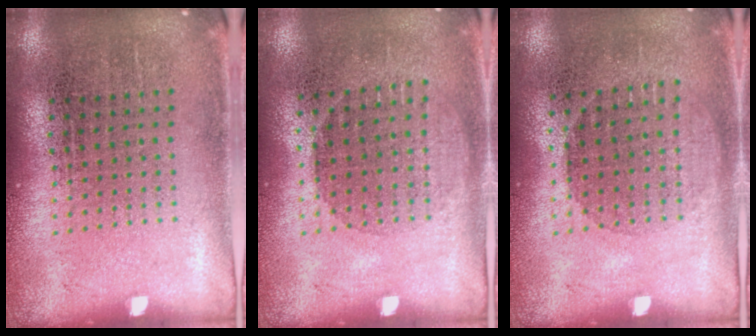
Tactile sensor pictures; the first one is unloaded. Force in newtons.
{"total": 1.0, "press": 0.9, "slide": 0.5}
{"total": 1.0, "press": 0.9, "slide": 0.5}